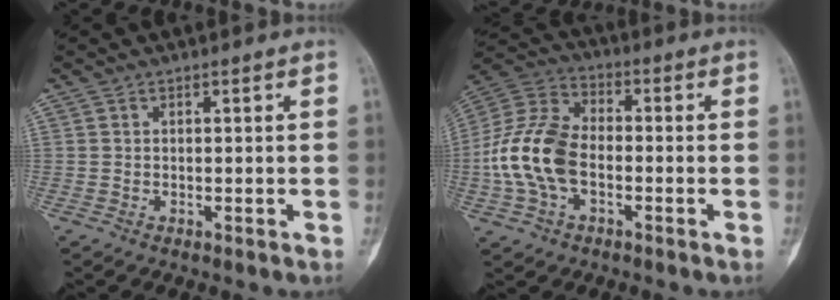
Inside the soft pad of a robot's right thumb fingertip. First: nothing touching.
{"total": 14.5, "force": [-2.8, 9.0, 11.0], "torque": [-0.231, 0.033, -0.058]}